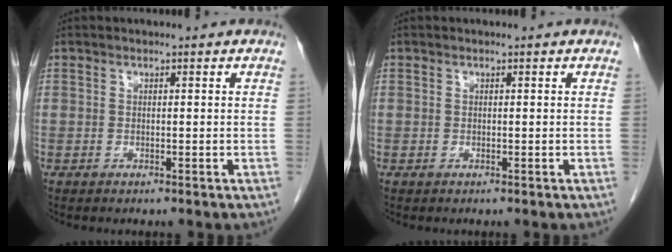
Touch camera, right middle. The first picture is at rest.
{"total": 0.0}